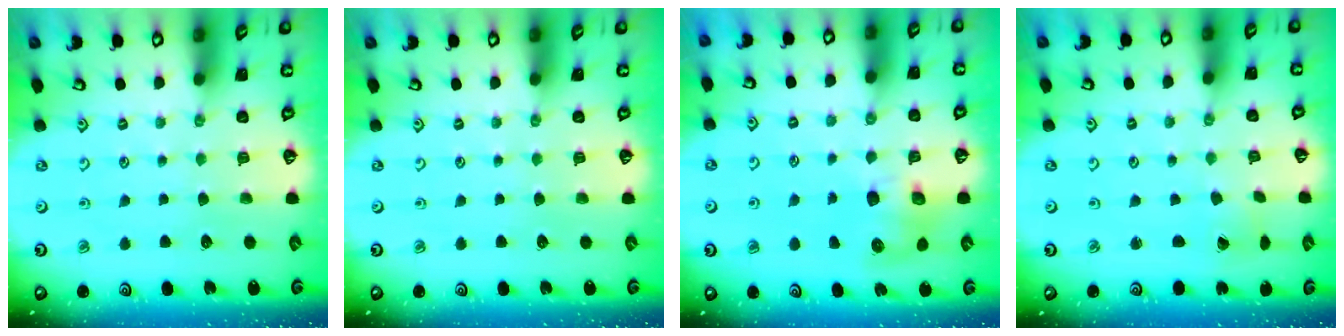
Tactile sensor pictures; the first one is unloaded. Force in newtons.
{"total": 0.0}
{"total": 7.5, "press": 7.4, "slide": 1.0}
{"total": 1.1, "press": 1.1, "slide": 0.1}